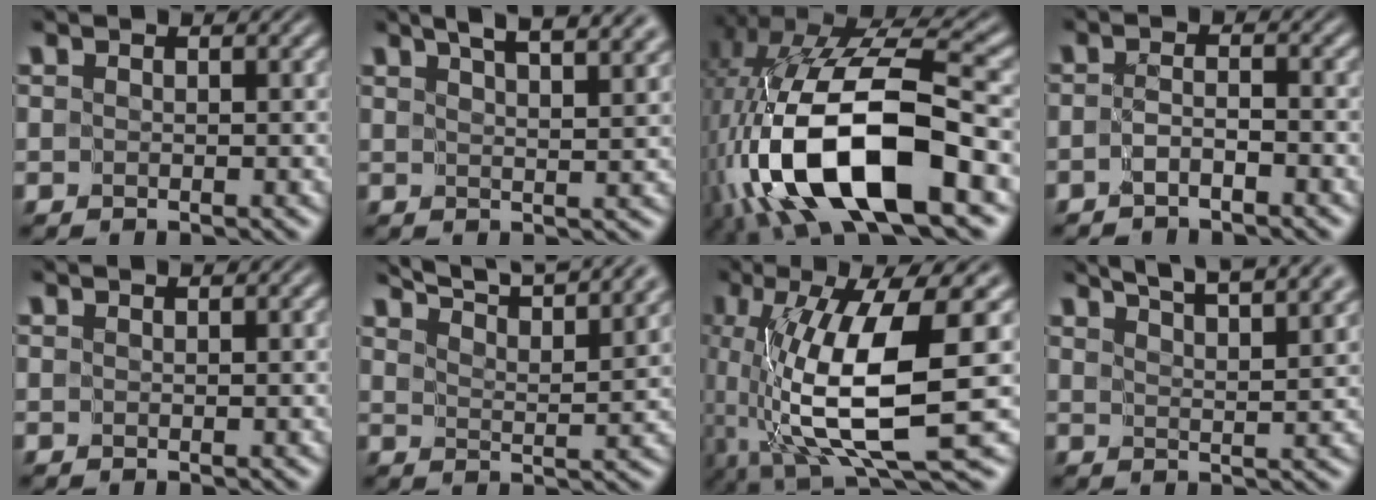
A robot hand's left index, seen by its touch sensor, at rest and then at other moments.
{"total": 8.4, "force": [6.2, 2.4, 5.0], "torque": [-0.037, 0.033, 0.052]}
{"total": 15.7, "force": [-5.2, 7.0, 13.0], "torque": [-0.252, -0.012, -0.085]}
{"total": 1.5, "force": [-1.4, -0.2, 0.6], "torque": [-0.012, -0.005, -0.028]}
{"total": 0.5, "force": [0.5, 0.0, 0.2], "torque": [-0.003, -0.003, 0.003]}
{"total": 9.5, "force": [8.2, 1.8, 4.4], "torque": [-0.052, 0.020, 0.089]}
{"total": 11.8, "force": [-1.0, 3.1, 11.4], "torque": [-0.212, -0.014, -0.008]}
{"total": 9.0, "force": [7.3, 2.1, 4.8], "torque": [-0.037, 0.030, 0.063]}